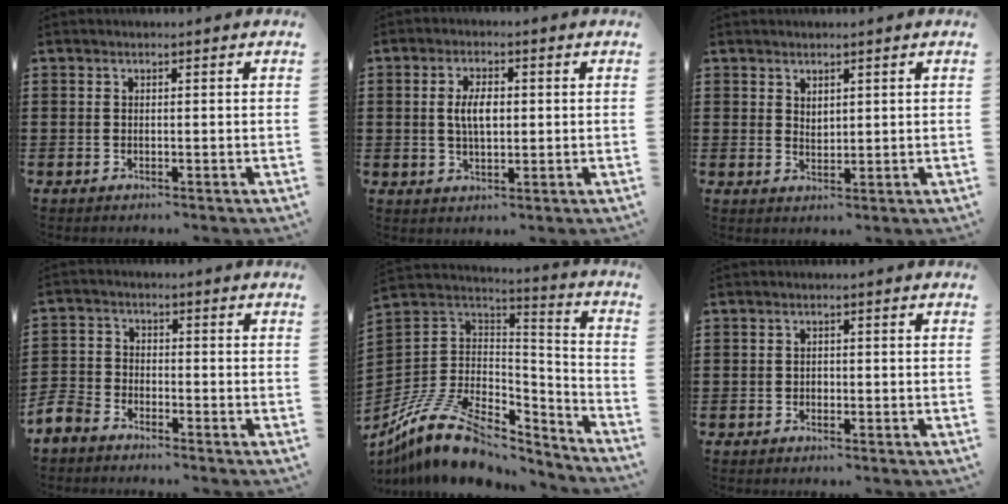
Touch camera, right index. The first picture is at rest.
{"total": 4.6, "force": [0.4, 2.0, 4.2], "torque": [-0.075, 0.002, 0.003]}
{"total": 1.8, "force": [1.6, 0.7, 0.2], "torque": [-0.006, 0.002, 0.032]}
{"total": 3.9, "force": [-3.5, 1.3, 0.8], "torque": [-0.047, -0.007, -0.081]}
{"total": 13.6, "force": [-8.6, 6.7, 8.2], "torque": [-0.173, 0.031, -0.154]}
{"total": 0.8, "force": [-0.4, 0.6, 0.2], "torque": [-0.007, 0.002, -0.009]}